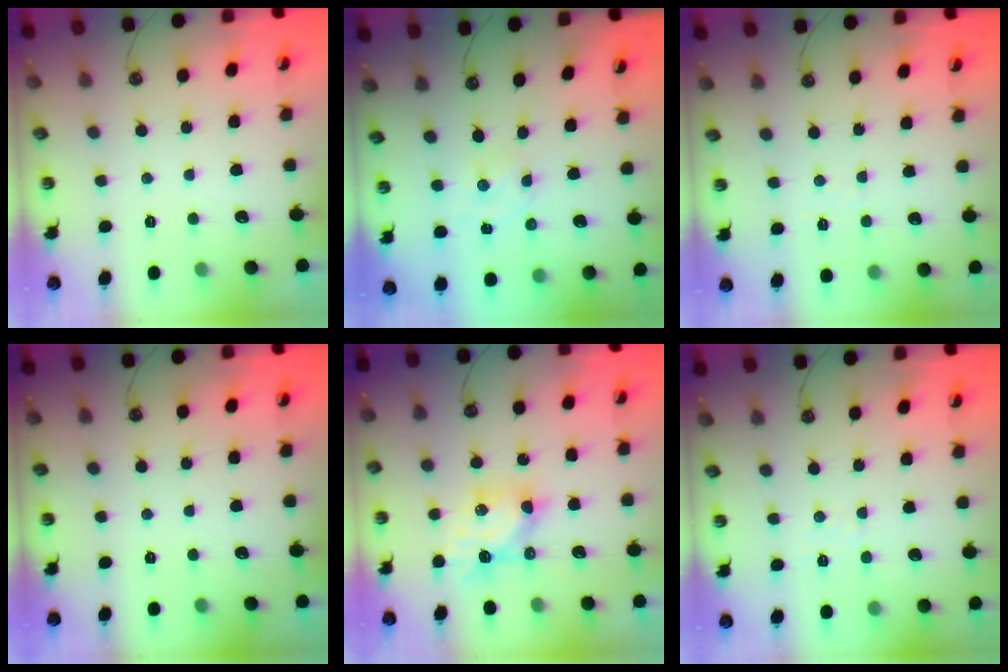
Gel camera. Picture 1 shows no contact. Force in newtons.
{"total": 1.0, "press": 1.0, "slide": 0.2}
{"total": 2.3, "press": 2.2, "slide": 0.4}
{"total": 0.0}
{"total": 6.8, "press": 6.8, "slide": 0.5}
{"total": 3.7, "press": 3.7, "slide": 0.5}